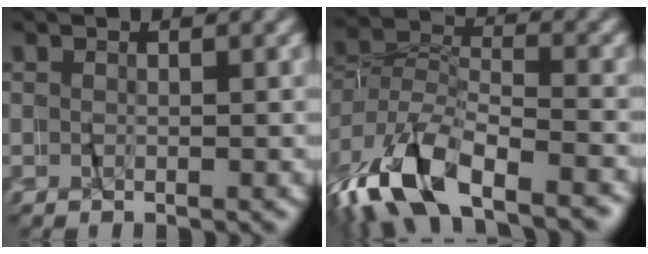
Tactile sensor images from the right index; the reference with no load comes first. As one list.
[{"total": 7.5, "force": [-5.1, 3.7, 4.0], "torque": [-0.091, -0.014, -0.082]}]